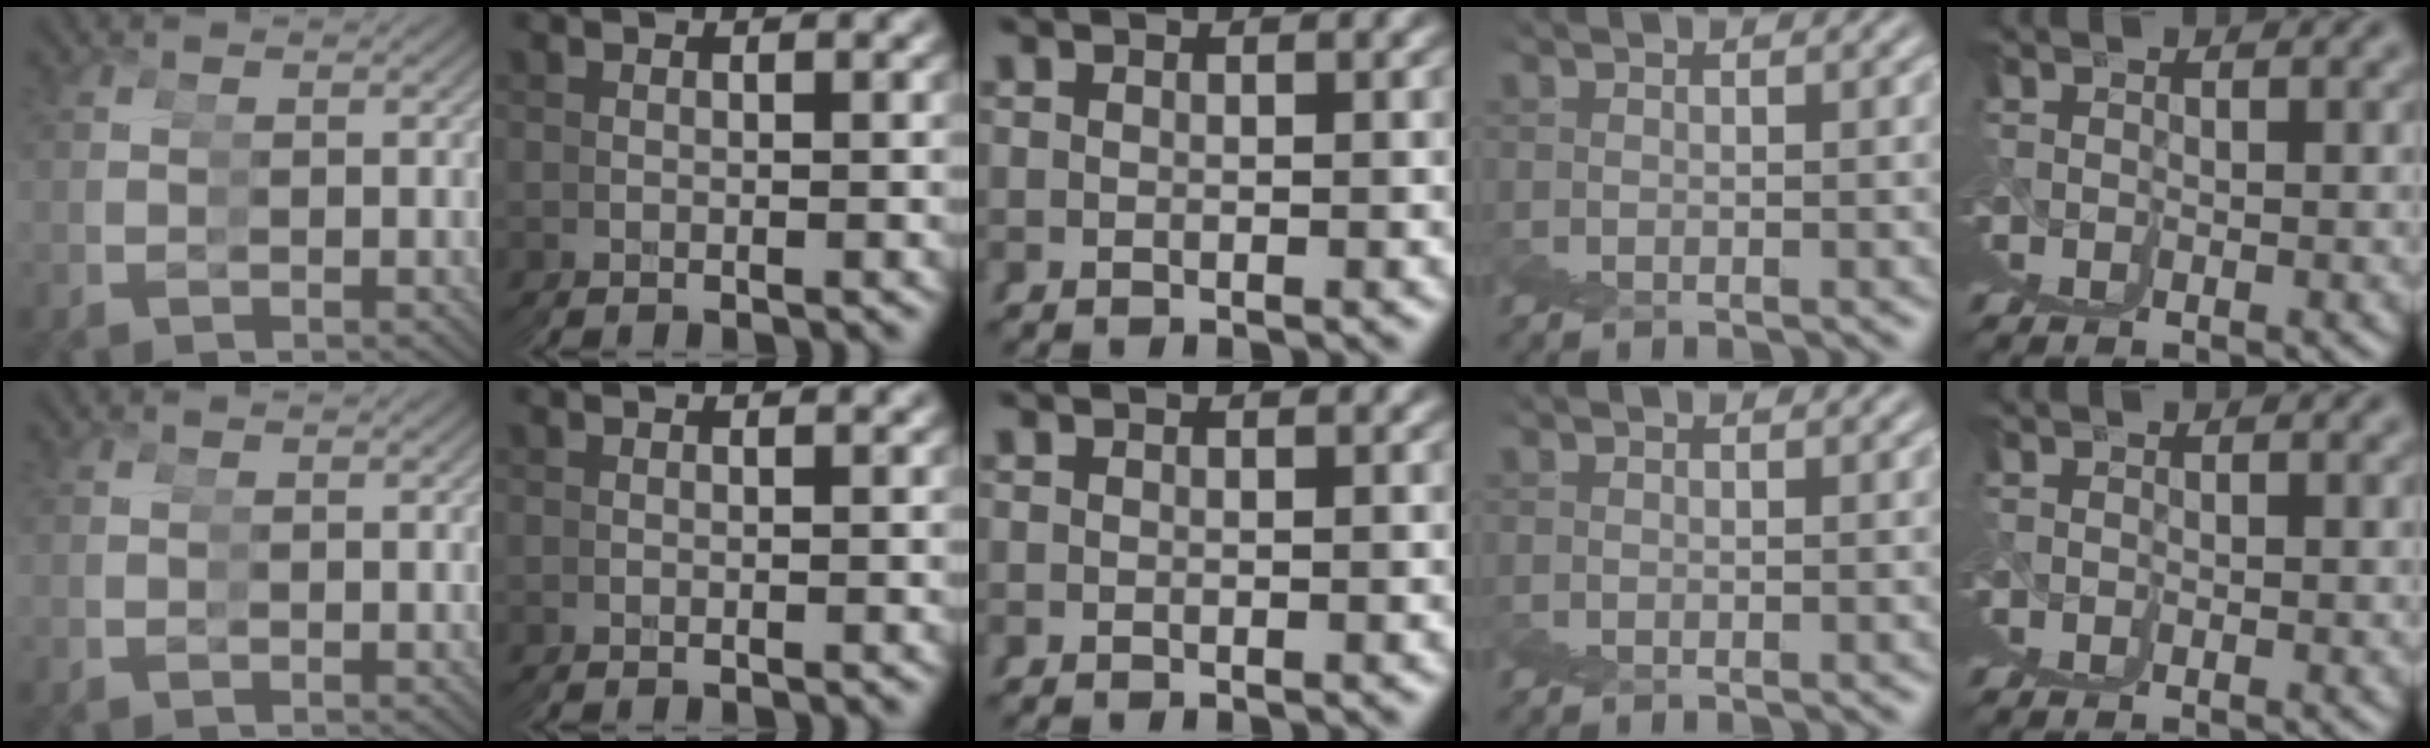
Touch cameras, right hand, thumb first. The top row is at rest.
{}